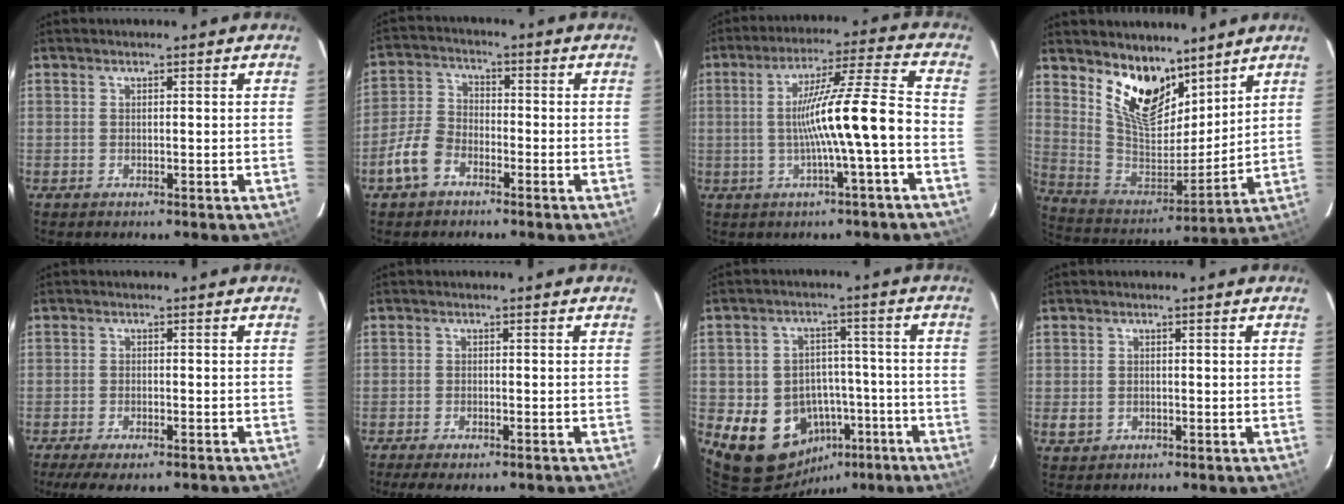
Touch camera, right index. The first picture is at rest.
{"total": 7.2, "force": [-4.1, 4.7, 3.7], "torque": [-0.085, 0.013, -0.084]}
{"total": 12.3, "force": [-2.8, -0.9, 11.9], "torque": [-0.201, 0.011, -0.039]}
{"total": 15.0, "force": [10.3, 7.4, 8.0], "torque": [-0.160, -0.012, 0.198]}
{"total": 8.7, "force": [-6.7, 2.6, 4.9], "torque": [-0.112, -0.029, -0.103]}
{"total": 5.7, "force": [-4.4, 1.6, 3.2], "torque": [-0.079, -0.021, -0.069]}
{"total": 13.9, "force": [-6.1, 11.5, 4.7], "torque": [-0.099, 0.040, -0.054]}
{"total": 2.6, "force": [-0.3, 2.5, 0.6], "torque": [-0.012, 0.000, -0.003]}